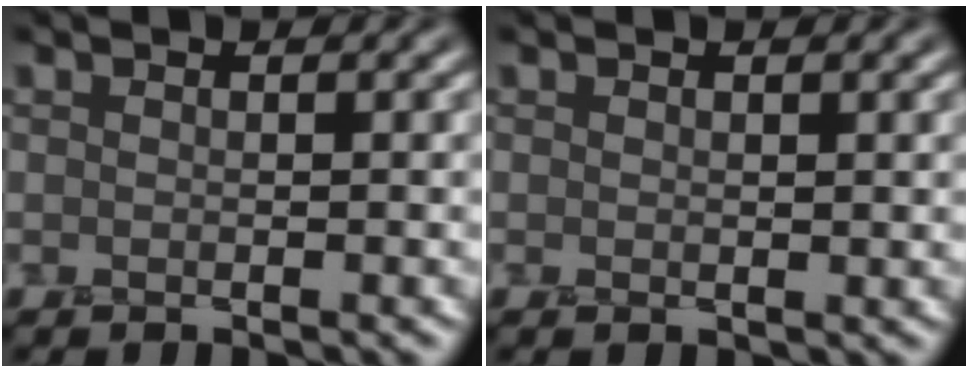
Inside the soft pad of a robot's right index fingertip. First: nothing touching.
{"total": 0.6, "force": [0.3, 0.4, 0.4], "torque": [-0.006, -0.002, 0.008]}